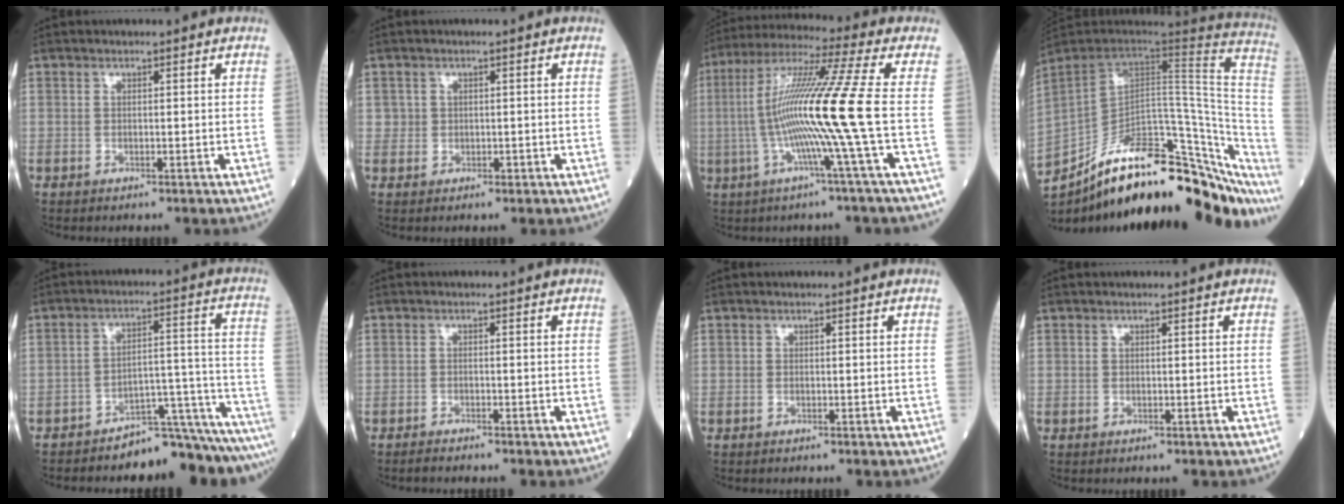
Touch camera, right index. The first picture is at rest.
{"total": 1.3, "force": [0.3, 1.3, 0.3], "torque": [-0.002, -0.001, 0.005]}
{"total": 15.6, "force": [-2.0, -2.9, 15.2], "torque": [-0.286, 0.002, -0.051]}
{"total": 34.2, "force": [-25.5, 10.4, 20.2], "torque": [-0.227, -0.013, -0.355]}
{"total": 11.8, "force": [-11.6, 0.0, 2.6], "torque": [0.006, 0.055, -0.162]}
{"total": 1.5, "force": [-1.4, 0.0, 0.3], "torque": [-0.011, -0.004, -0.024]}
{"total": 0.0}
{"total": 0.0}